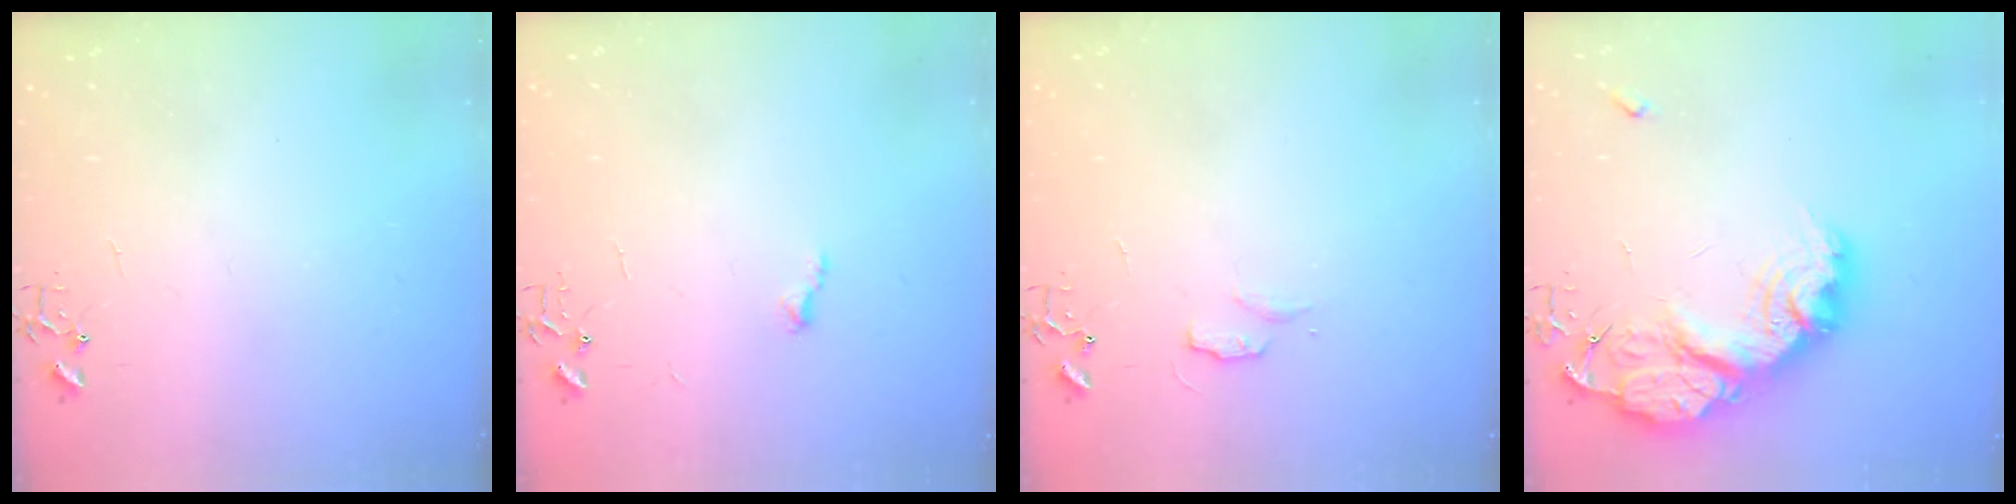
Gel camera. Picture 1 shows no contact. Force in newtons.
{"total": 4.7, "press": 4.7, "slide": 0.7}
{"total": 4.9, "press": 4.9, "slide": 0.6}
{"total": 25.2, "press": 25.1, "slide": 2.0}